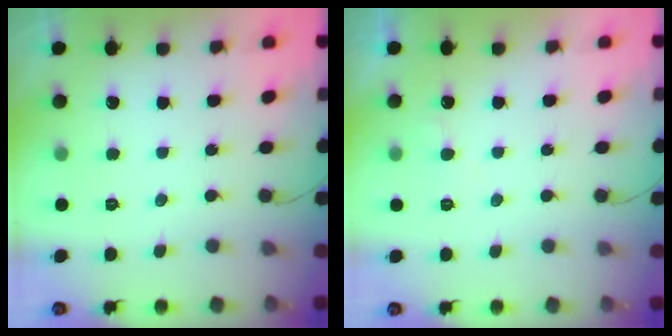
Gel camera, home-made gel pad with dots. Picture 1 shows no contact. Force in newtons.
{"total": 4.5, "press": 4.5, "slide": 0.4}